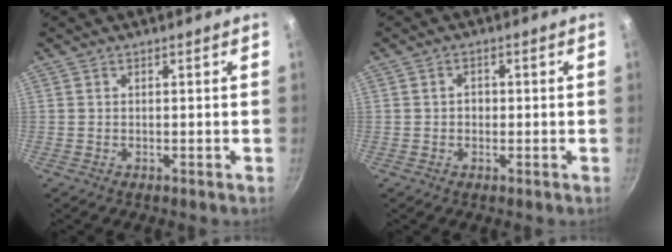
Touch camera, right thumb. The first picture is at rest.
{"total": 1.9, "force": [0.0, 1.6, 1.2], "torque": [-0.012, 0.006, -0.002]}